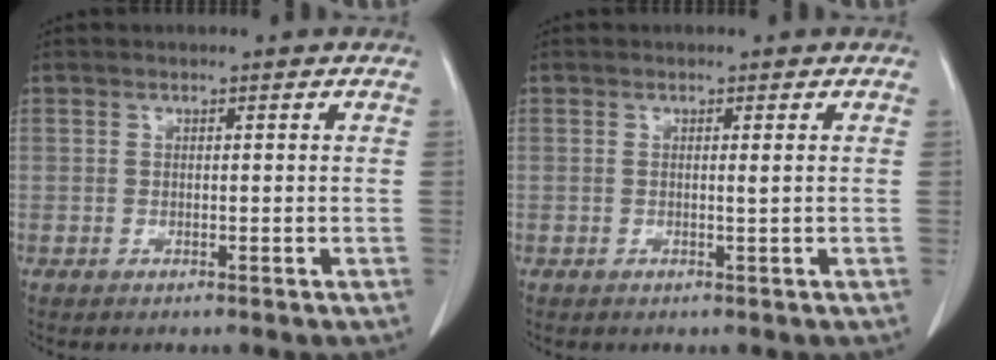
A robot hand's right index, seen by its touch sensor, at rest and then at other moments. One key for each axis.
{"total": 0.6, "fx": 0.2, "fy": -0.2, "fz": 0.6, "tx": -0.013, "ty": -0.002, "tz": 0.003}